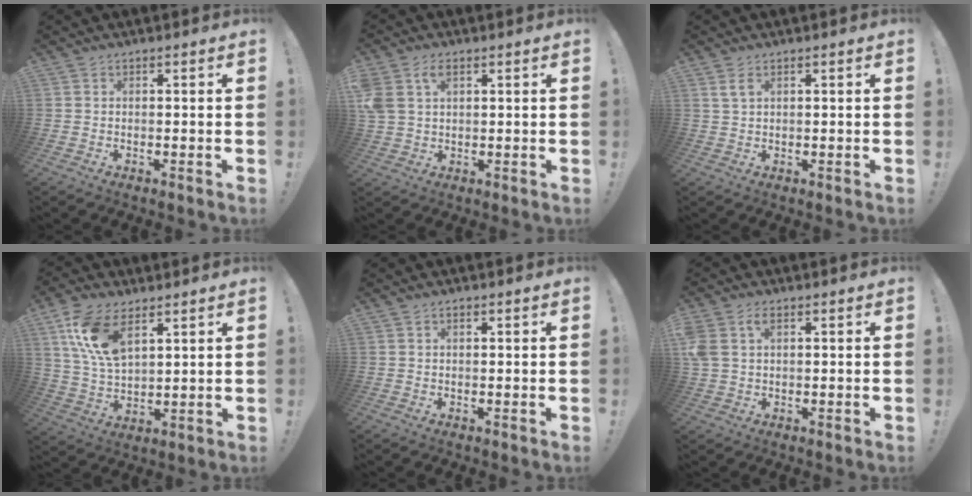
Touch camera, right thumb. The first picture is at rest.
{"total": 6.1, "force": [2.5, 4.1, 3.8], "torque": [-0.083, 0.001, 0.049]}
{"total": 2.6, "force": [1.2, 1.1, 2.0], "torque": [-0.035, -0.001, 0.021]}
{"total": 13.4, "force": [6.9, 6.9, 9.1], "torque": [-0.190, -0.015, 0.131]}
{"total": 0.7, "force": [0.3, 0.4, 0.5], "torque": [-0.010, 0.002, 0.006]}
{"total": 4.9, "force": [1.7, 3.2, 3.3], "torque": [-0.071, 0.002, 0.032]}